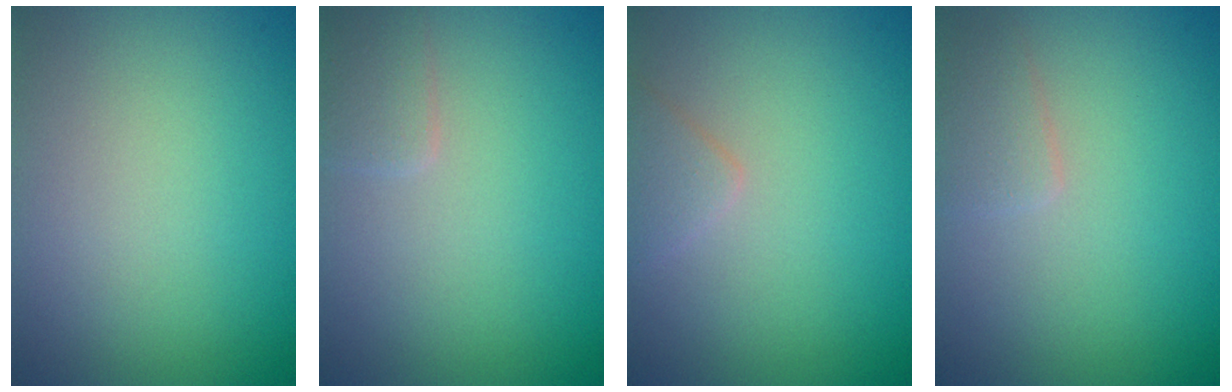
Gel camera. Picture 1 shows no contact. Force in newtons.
{"total": 1.4, "press": 1.4, "slide": 0.1}
{"total": 1.4, "press": 1.4, "slide": 0.1}
{"total": 1.5, "press": 1.5, "slide": 0.1}